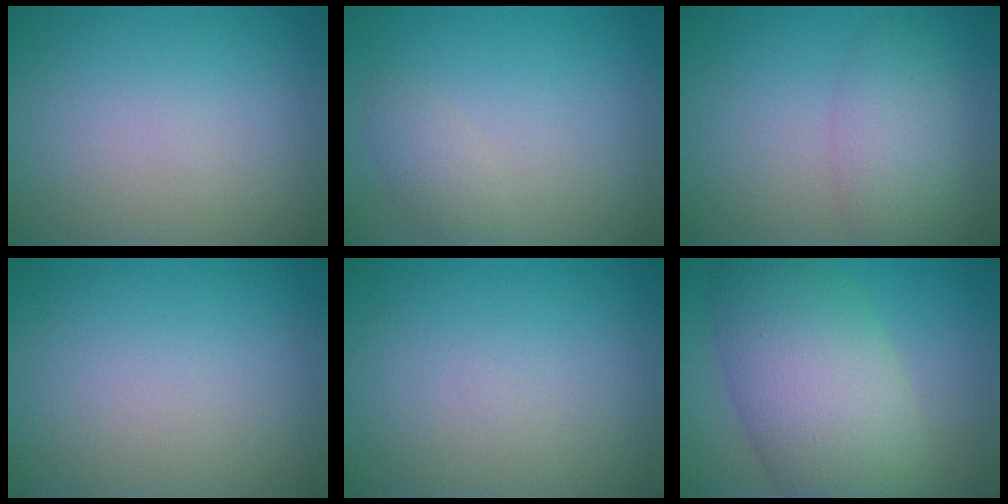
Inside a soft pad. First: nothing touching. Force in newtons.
{"total": 1.5, "press": 1.5, "slide": 0.1}
{"total": 3.6, "press": 3.6, "slide": 0.1}
{"total": 0.0}
{"total": 0.0}
{"total": 10.4, "press": 10.4, "slide": 0.2}